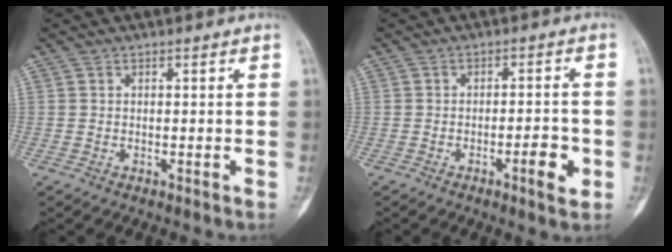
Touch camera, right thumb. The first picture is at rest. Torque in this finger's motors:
{"motor_torque": [0.14, 0.39, 0.52, 0.08, -0.02]}